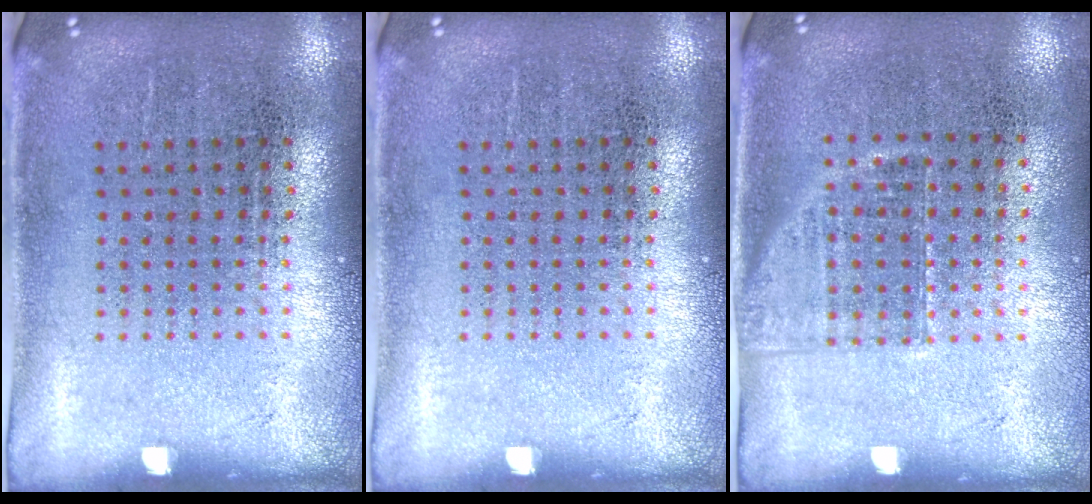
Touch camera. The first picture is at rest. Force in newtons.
{"total": 0.0}
{"total": 1.2, "press": 1.0, "slide": 0.7}